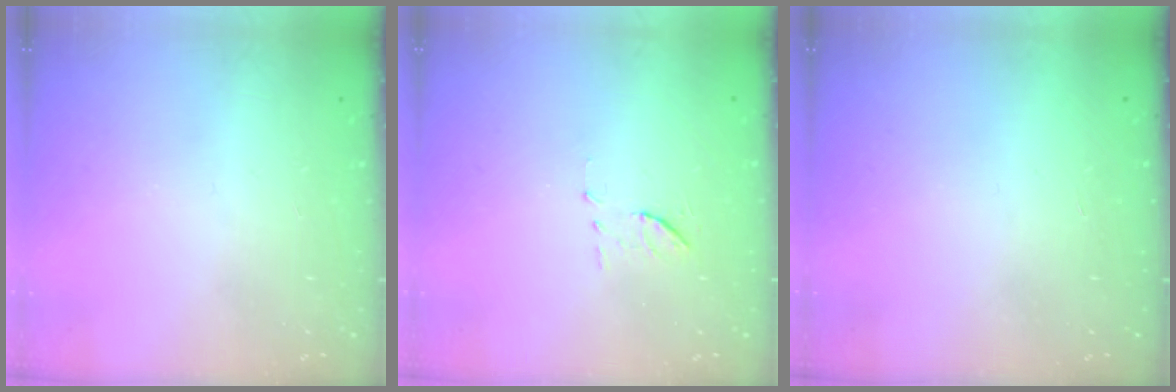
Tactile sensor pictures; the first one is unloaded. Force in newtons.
{"total": 6.8, "press": 6.6, "slide": 1.8}
{"total": 1.7, "press": 1.7, "slide": 0.1}